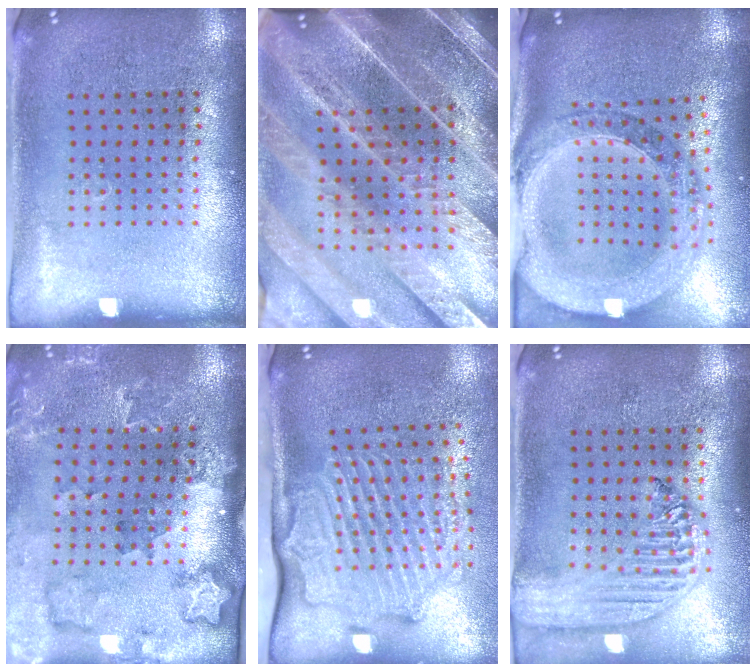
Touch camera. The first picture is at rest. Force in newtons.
{"total": 5.1, "press": 4.4, "slide": 2.5}
{"total": 2.6, "press": 2.3, "slide": 1.3}
{"total": 2.0, "press": 1.9, "slide": 0.4}
{"total": 3.1, "press": 2.3, "slide": 2.0}
{"total": 2.5, "press": 2.1, "slide": 1.4}